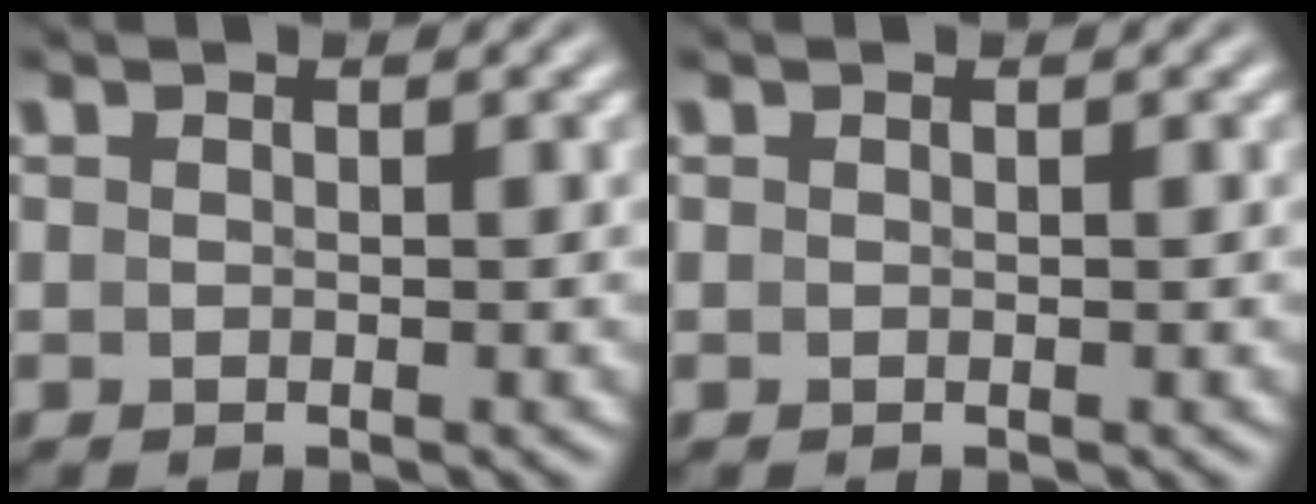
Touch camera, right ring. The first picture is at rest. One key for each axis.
{"total": 0.0}